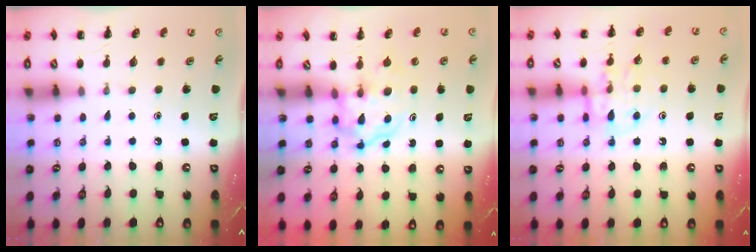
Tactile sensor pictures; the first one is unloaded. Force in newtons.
{"total": 3.8, "press": 3.8, "slide": 0.4}
{"total": 11.1, "press": 11.0, "slide": 1.3}